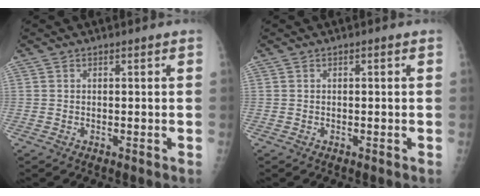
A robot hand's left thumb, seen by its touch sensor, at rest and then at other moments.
{"total": 0.0}